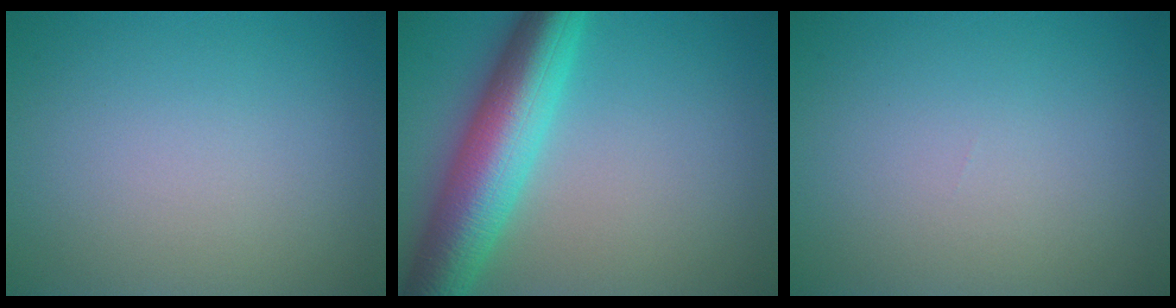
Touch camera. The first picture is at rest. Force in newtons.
{"total": 9.1, "press": 9.1, "slide": 0.0}
{"total": 0.0}